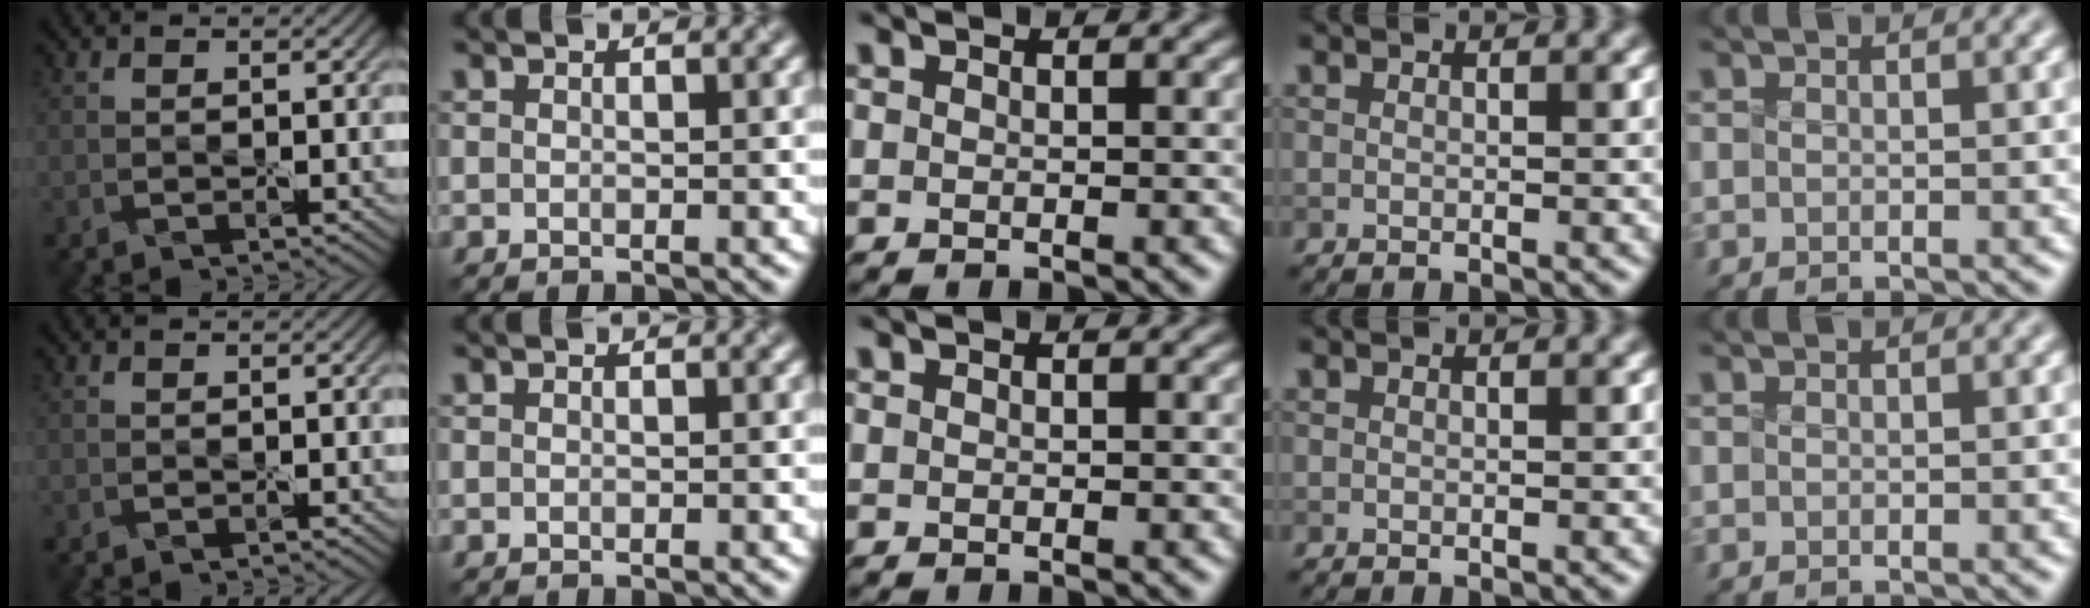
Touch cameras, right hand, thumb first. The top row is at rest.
{}